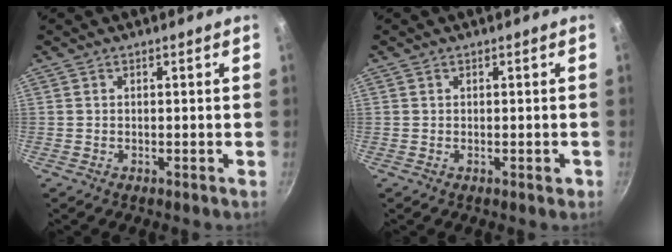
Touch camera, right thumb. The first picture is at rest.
{"total": 1.3, "force": [-0.2, 0.7, 1.0], "torque": [-0.006, 0.002, -0.003]}